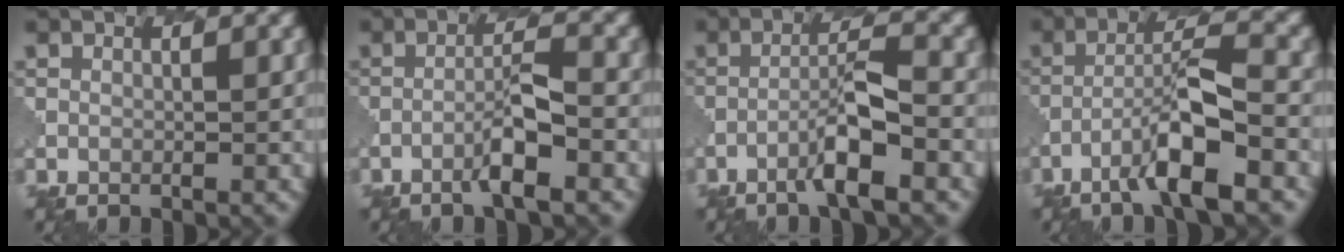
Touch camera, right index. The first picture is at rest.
{"total": 3.2, "force": [-1.7, 0.2, 2.7], "torque": [-0.049, 0.011, -0.036]}
{"total": 4.2, "force": [-2.2, 0.4, 3.5], "torque": [-0.061, 0.013, -0.045]}
{"total": 6.6, "force": [-3.5, 1.1, 5.5], "torque": [-0.092, 0.014, -0.063]}